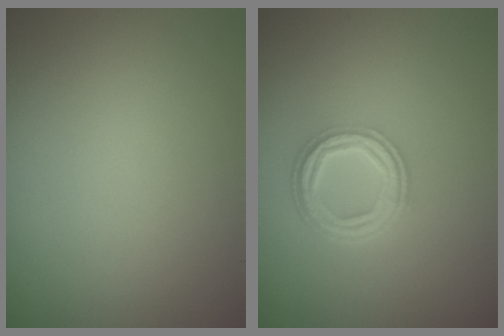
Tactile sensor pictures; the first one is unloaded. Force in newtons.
{"total": 4.4, "press": 3.4, "slide": 2.9}